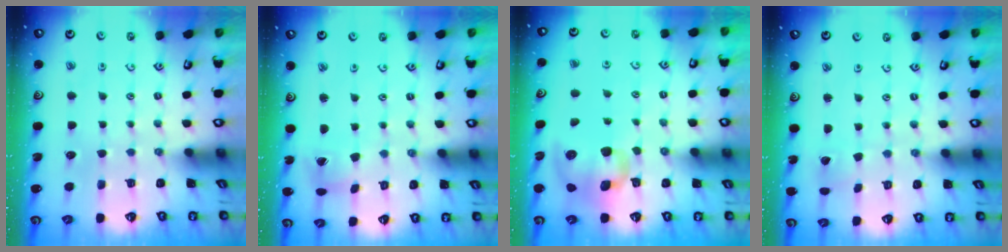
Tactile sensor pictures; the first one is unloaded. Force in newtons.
{"total": 3.5, "press": 3.5, "slide": 0.4}
{"total": 13.3, "press": 13.2, "slide": 2.0}
{"total": 1.5, "press": 1.5, "slide": 0.2}